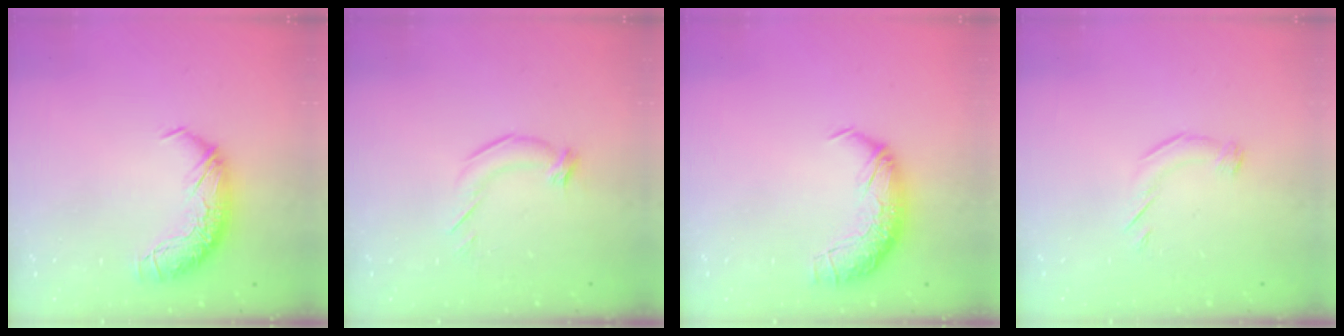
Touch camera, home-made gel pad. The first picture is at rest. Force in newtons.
{"total": 3.0, "press": 2.6, "slide": 1.5}
{"total": 2.5, "press": 1.2, "slide": 2.2}
{"total": 4.5, "press": 4.4, "slide": 0.7}